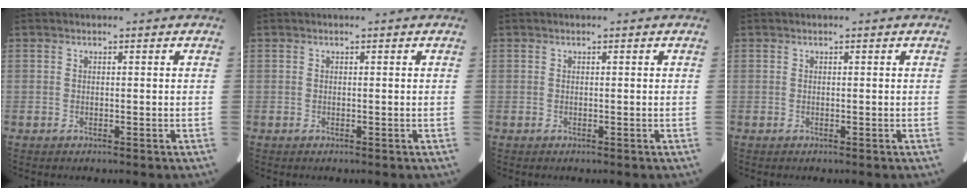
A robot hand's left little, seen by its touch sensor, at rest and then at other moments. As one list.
[{"total": 0.0}, {"total": 0.0}, {"total": 0.0}]